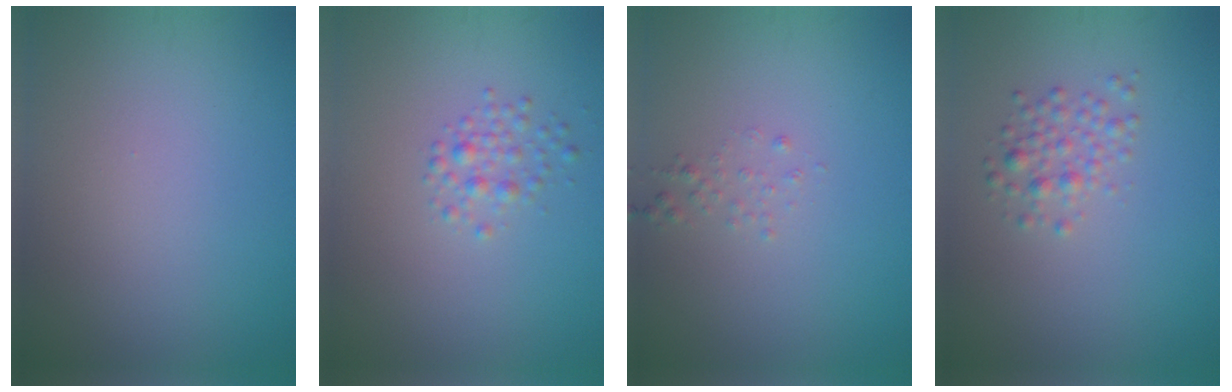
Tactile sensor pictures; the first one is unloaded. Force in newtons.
{"total": 1.6, "press": 1.6, "slide": 0.1}
{"total": 0.8, "press": 0.8, "slide": 0.1}
{"total": 1.9, "press": 1.9, "slide": 0.1}